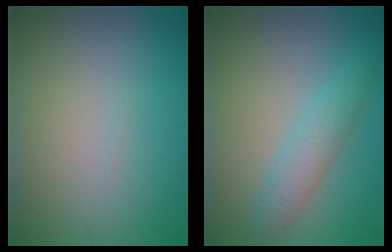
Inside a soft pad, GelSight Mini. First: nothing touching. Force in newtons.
{"total": 2.9, "press": 2.9, "slide": 0.1}